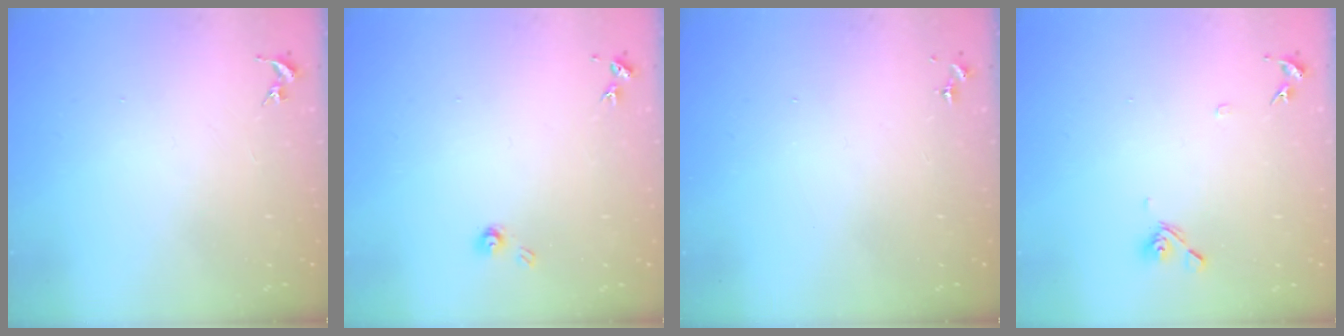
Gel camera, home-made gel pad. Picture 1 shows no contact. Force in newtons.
{"total": 4.0, "press": 4.0, "slide": 0.3}
{"total": 0.0}
{"total": 7.5, "press": 7.3, "slide": 1.6}